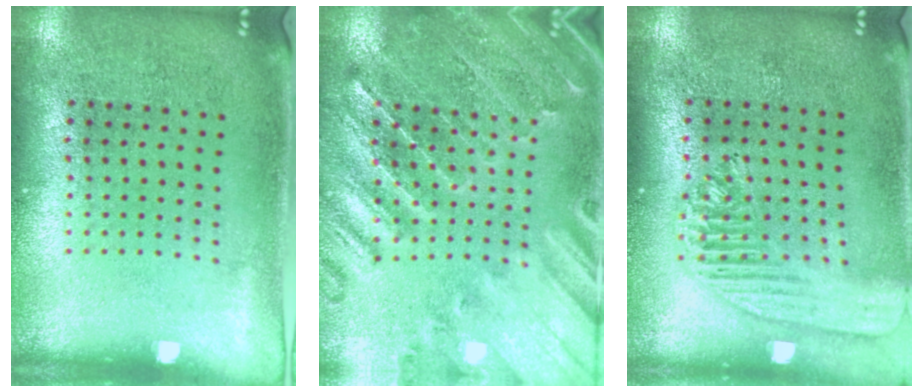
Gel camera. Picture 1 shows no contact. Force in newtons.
{"total": 1.1, "press": 1.1, "slide": 0.3}
{"total": 1.8, "press": 1.7, "slide": 0.7}